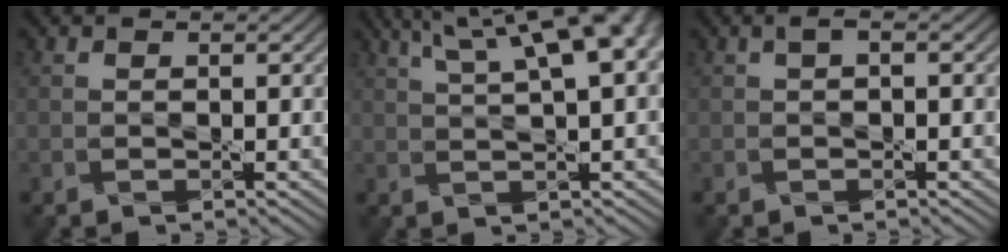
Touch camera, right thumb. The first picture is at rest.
{"total": 12.0, "force": [5.6, 3.2, 10.2], "torque": [-0.155, 0.040, 0.072]}
{"total": 0.9, "force": [0.0, 0.2, 0.9], "torque": [-0.019, 0.005, -0.001]}